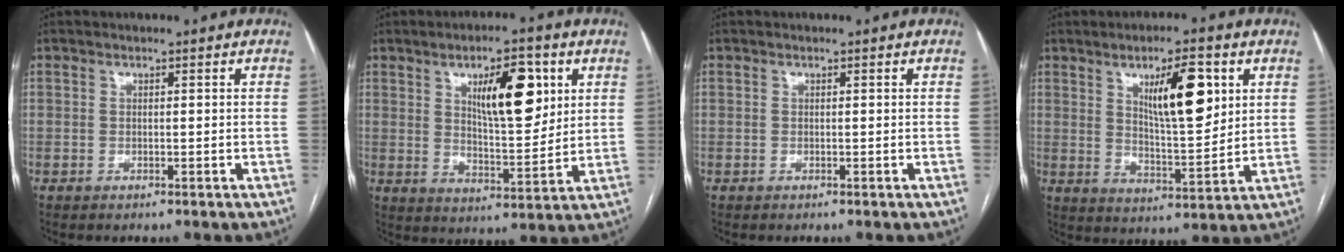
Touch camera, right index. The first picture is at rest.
{"total": 11.5, "force": [4.4, 3.6, 10.0], "torque": [-0.158, 0.003, 0.077]}
{"total": 0.0}
{"total": 11.1, "force": [4.4, 2.6, 9.9], "torque": [-0.164, -0.002, 0.078]}